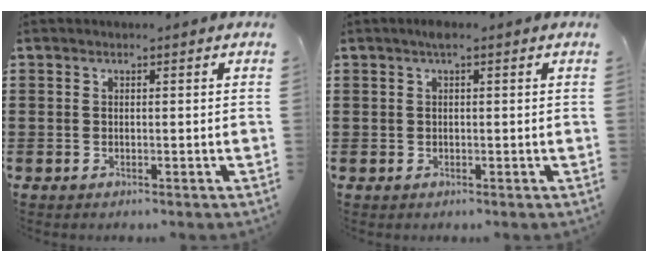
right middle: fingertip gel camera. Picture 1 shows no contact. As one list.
[{"total": 0.9, "force": [0.1, 0.5, 0.7], "torque": [-0.015, 0.005, 0.000]}]